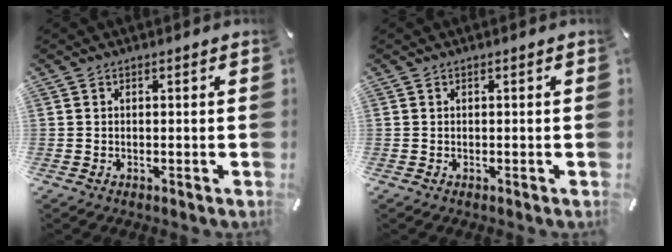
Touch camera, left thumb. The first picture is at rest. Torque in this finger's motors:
{"motor_torque": [-0.02, 0.02, 0.00, 0.00, 0.00]}